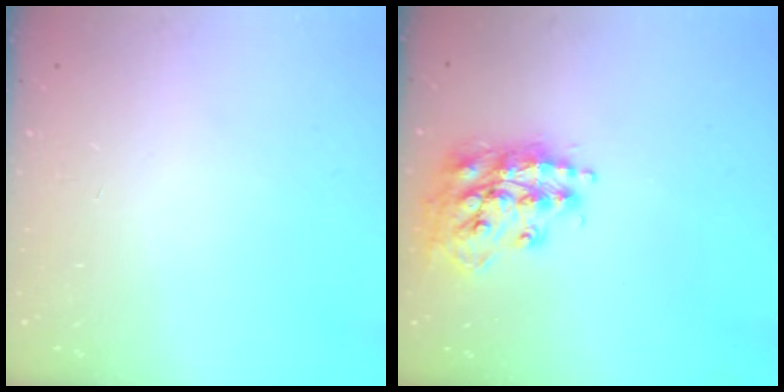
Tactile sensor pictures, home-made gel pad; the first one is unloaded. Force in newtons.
{"total": 17.1, "press": 17.0, "slide": 1.5}